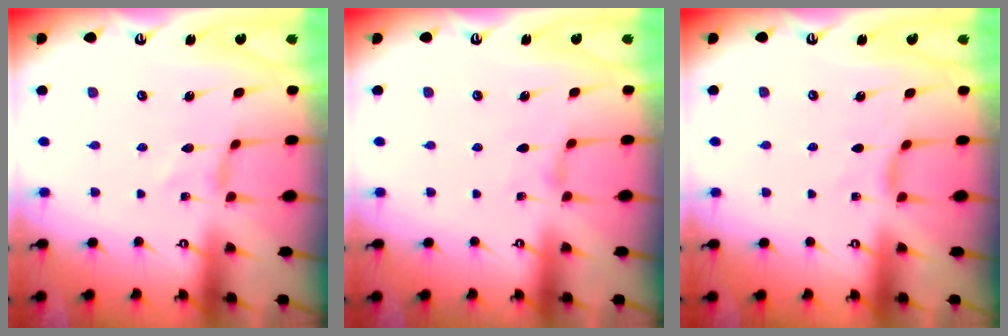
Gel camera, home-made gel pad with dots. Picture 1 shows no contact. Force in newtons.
{"total": 1.4, "press": 1.3, "slide": 0.3}
{"total": 2.3, "press": 2.2, "slide": 0.6}